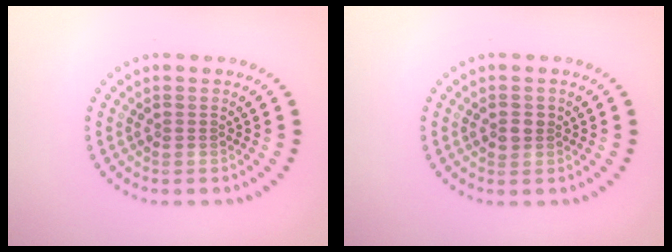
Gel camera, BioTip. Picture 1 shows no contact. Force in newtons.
{"total": 1.3, "press": 1.3, "slide": 0.3}